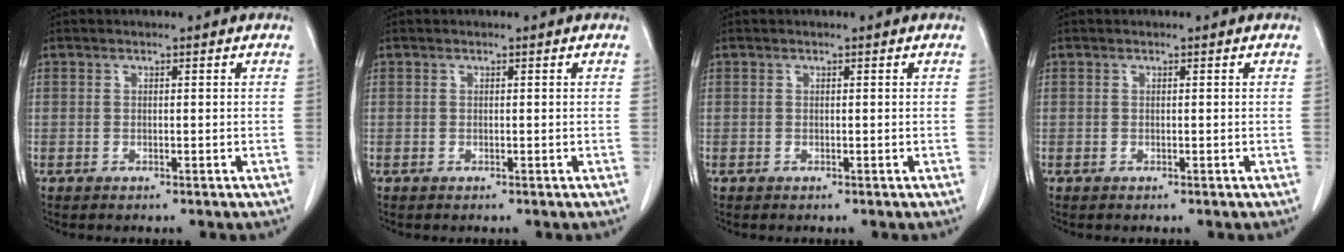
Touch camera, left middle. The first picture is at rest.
{"total": 0.0}
{"total": 0.0}
{"total": 0.0}